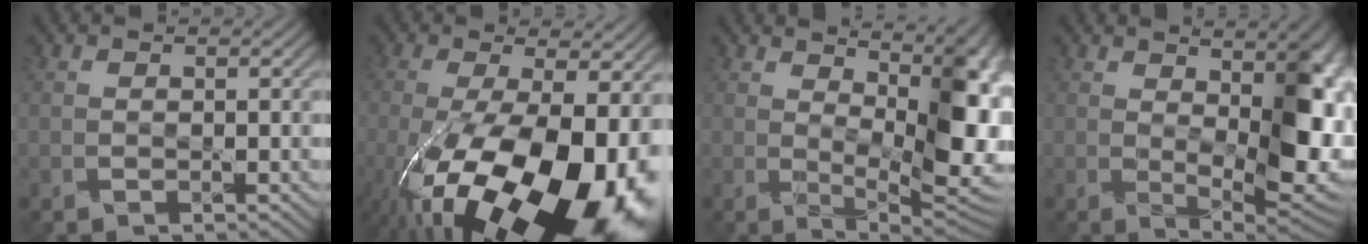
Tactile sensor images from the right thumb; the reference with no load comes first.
{"total": 22.0, "force": [-7.8, 9.9, 18.0], "torque": [-0.293, -0.083, -0.083]}
{"total": 12.9, "force": [3.6, 4.8, 11.4], "torque": [-0.156, 0.012, 0.059]}
{"total": 12.3, "force": [1.6, 5.7, 10.7], "torque": [-0.134, -0.009, 0.040]}